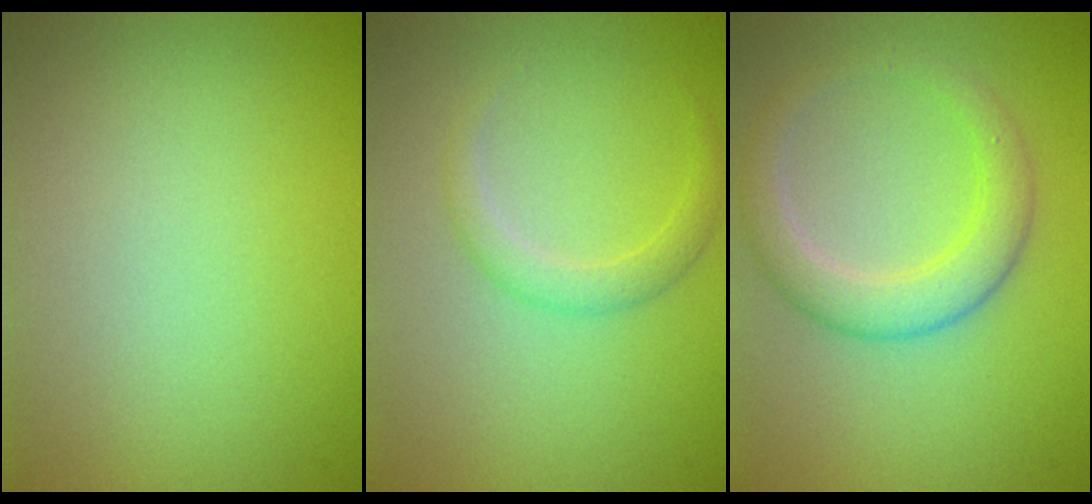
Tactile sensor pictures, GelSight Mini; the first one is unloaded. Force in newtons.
{"total": 1.7, "press": 1.7, "slide": 0.1}
{"total": 3.8, "press": 3.8, "slide": 0.2}